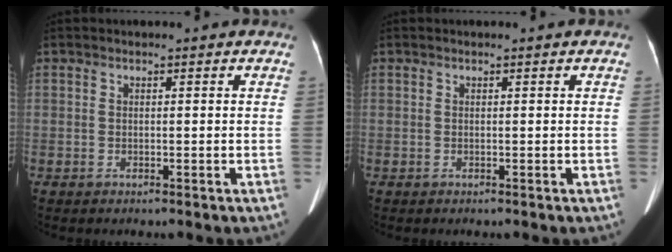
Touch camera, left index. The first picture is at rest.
{"total": 0.0}